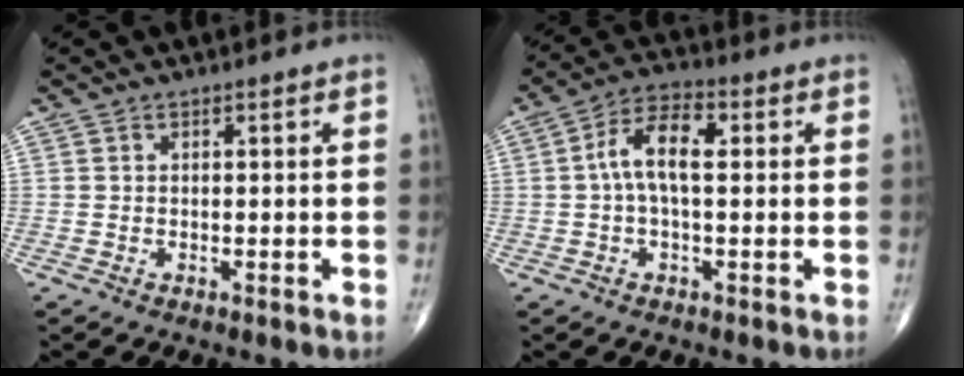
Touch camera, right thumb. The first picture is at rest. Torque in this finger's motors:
{"motor_torque": [0.03, 0.03, 0.37, -0.36, 0.13]}